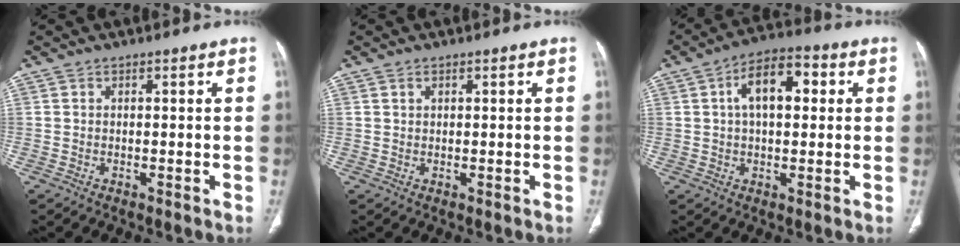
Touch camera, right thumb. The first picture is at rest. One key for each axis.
{"total": 0.9, "fx": 0.5, "fy": 0.6, "fz": 0.5, "tx": -0.007, "ty": -0.002, "tz": 0.009}
{"total": 10.3, "fx": 2.4, "fy": 5.5, "fz": 8.4, "tx": -0.121, "ty": 0.021, "tz": 0.029}